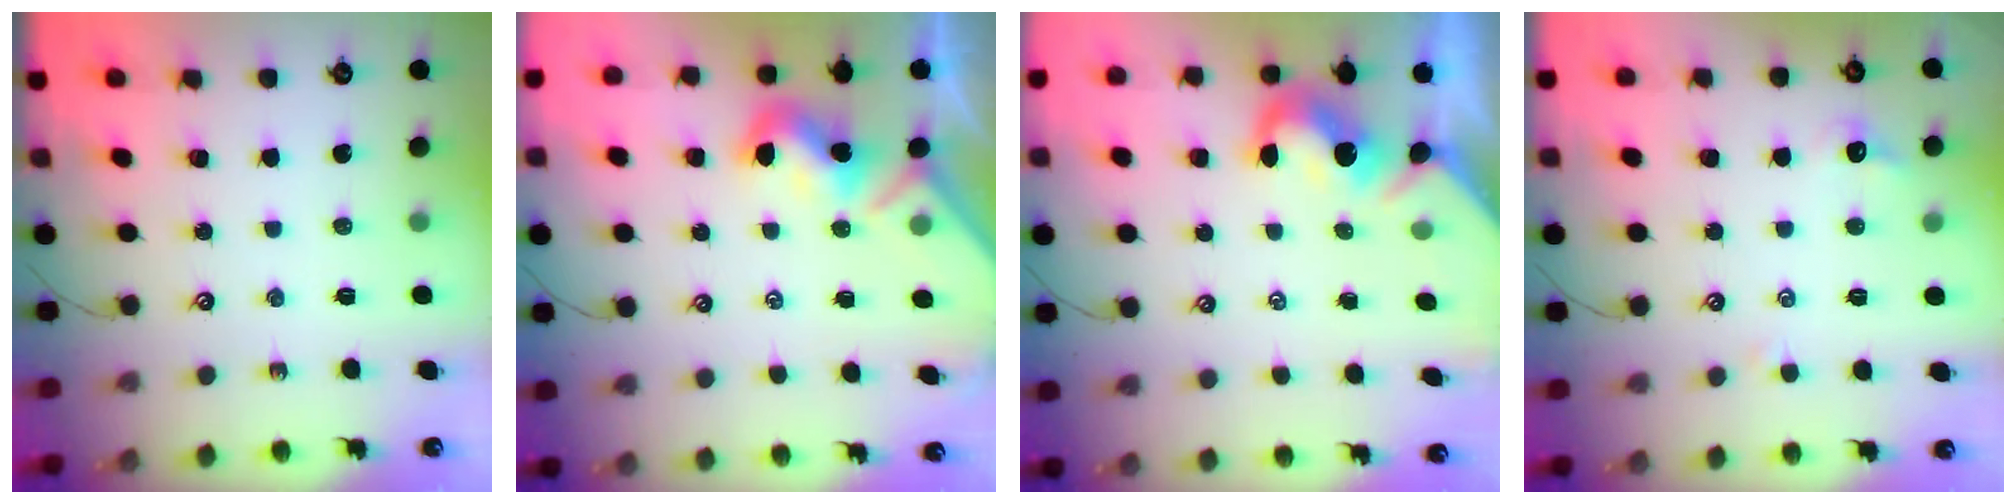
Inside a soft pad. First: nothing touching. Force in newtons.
{"total": 4.9, "press": 4.8, "slide": 0.8}
{"total": 2.4, "press": 2.3, "slide": 0.7}
{"total": 1.2, "press": 0.9, "slide": 0.8}